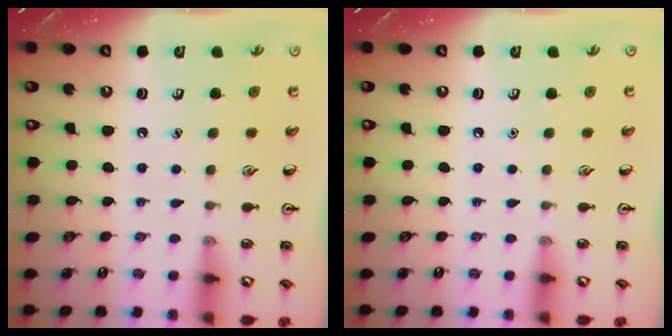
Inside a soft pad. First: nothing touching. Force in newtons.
{"total": 0.0}